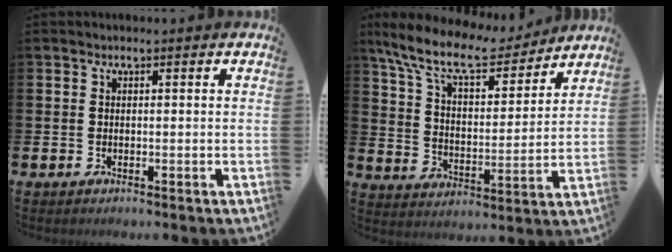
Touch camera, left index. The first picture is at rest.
{"total": 11.2, "force": [9.8, 3.1, 4.6], "torque": [-0.126, -0.055, 0.170]}